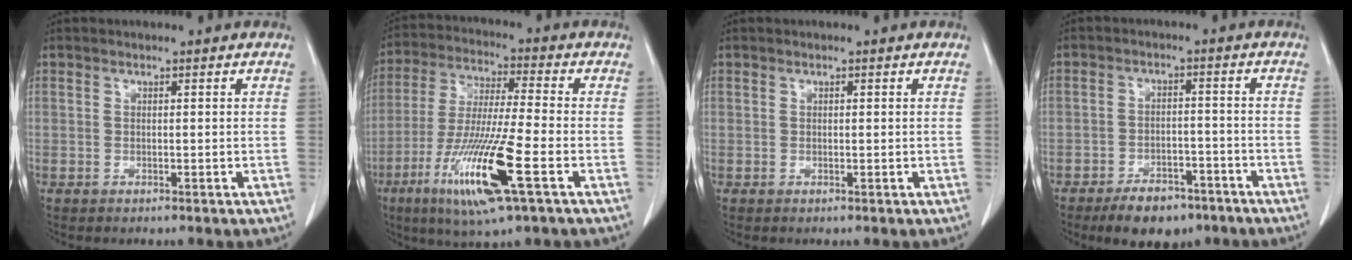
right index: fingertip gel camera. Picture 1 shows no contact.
{"total": 15.4, "force": [-6.3, 0.5, 14.0], "torque": [-0.286, -0.030, -0.116]}
{"total": 0.0}
{"total": 8.0, "force": [-5.9, 3.9, 3.9], "torque": [-0.061, 0.002, -0.091]}